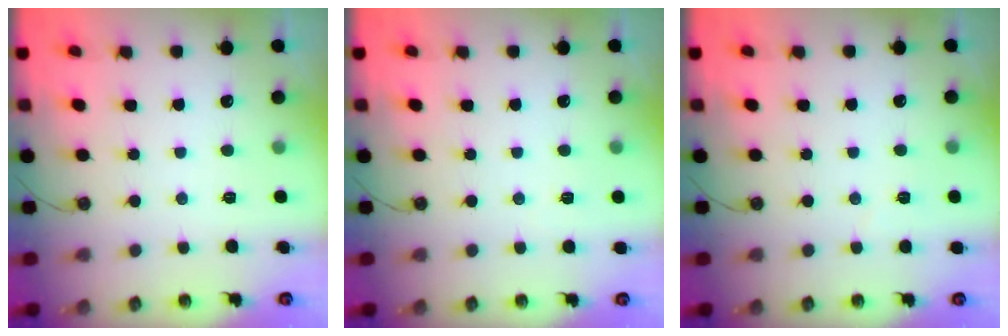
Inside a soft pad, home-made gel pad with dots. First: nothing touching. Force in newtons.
{"total": 1.6, "press": 1.5, "slide": 0.5}
{"total": 1.5, "press": 1.5, "slide": 0.5}